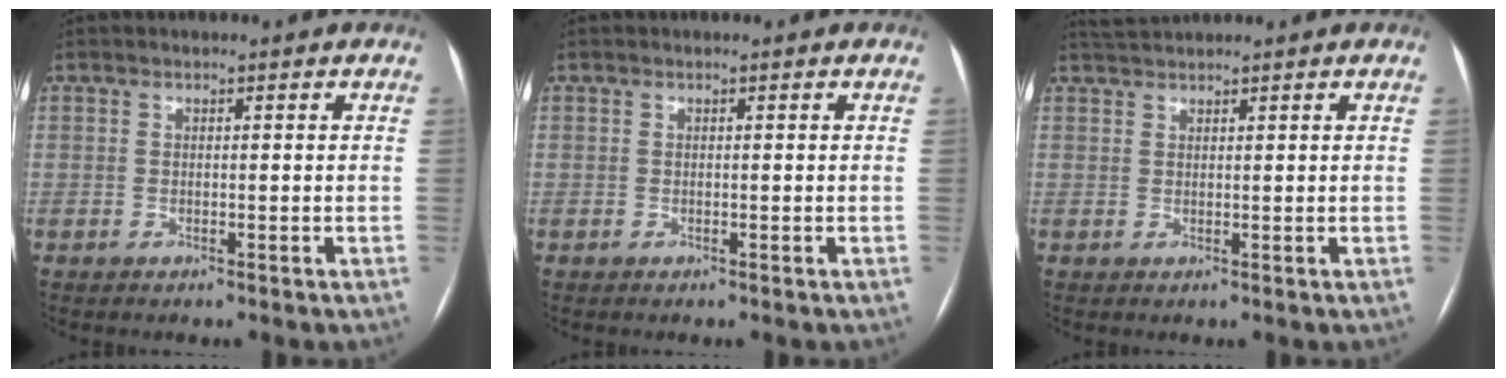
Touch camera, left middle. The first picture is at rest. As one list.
[{"total": 0.0}, {"total": 2.1, "force": [2.1, -0.3, 0.2], "torque": [-0.008, 0.016, 0.047]}]